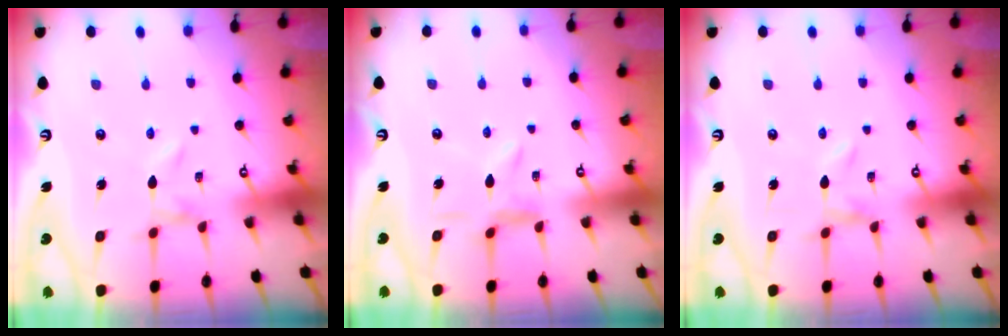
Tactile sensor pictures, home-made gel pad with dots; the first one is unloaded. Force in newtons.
{"total": 5.4, "press": 5.4, "slide": 0.5}
{"total": 0.0}